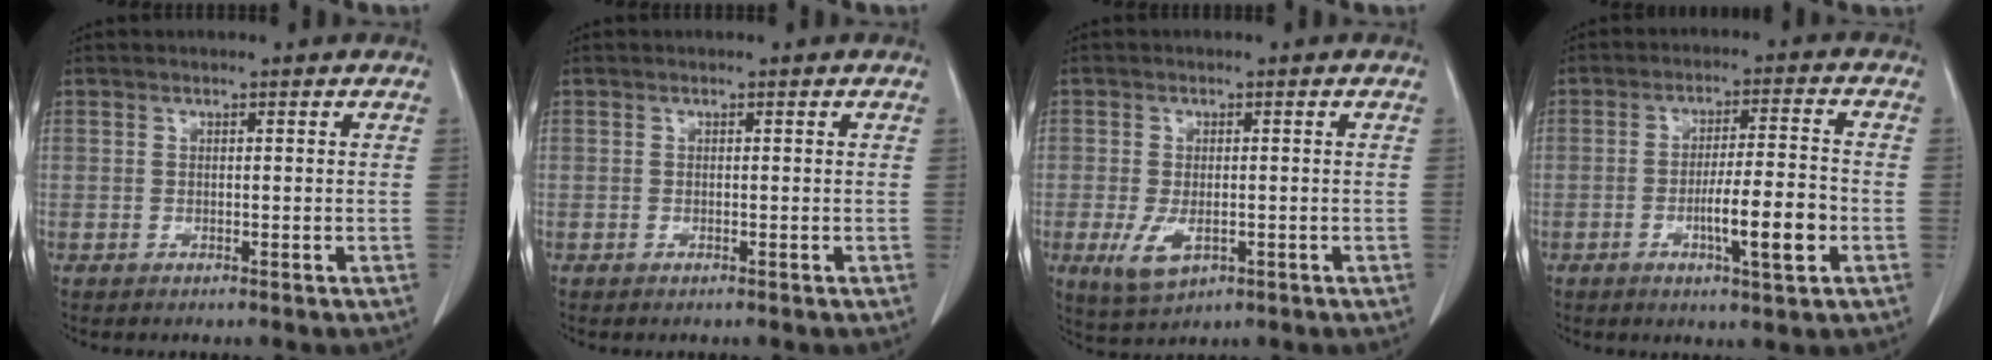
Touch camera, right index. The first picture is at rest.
{"total": 0.0}
{"total": 5.1, "force": [-1.8, 2.6, 4.1], "torque": [-0.083, -0.010, -0.020]}
{"total": 8.4, "force": [-2.7, 0.6, 7.9], "torque": [-0.130, -0.005, -0.044]}